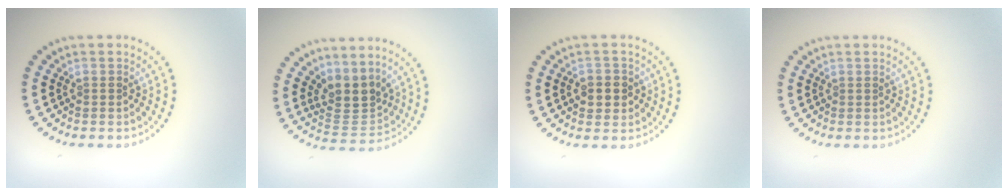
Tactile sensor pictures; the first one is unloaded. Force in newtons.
{"total": 3.5, "press": 2.7, "slide": 2.2}
{"total": 2.4, "press": 2.3, "slide": 0.6}
{"total": 0.0}